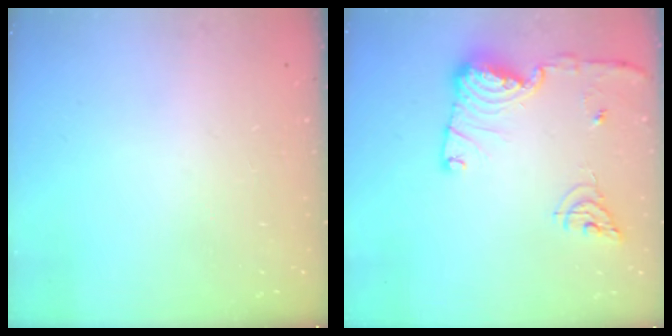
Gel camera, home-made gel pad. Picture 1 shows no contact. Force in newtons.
{"total": 14.9, "press": 14.8, "slide": 1.6}